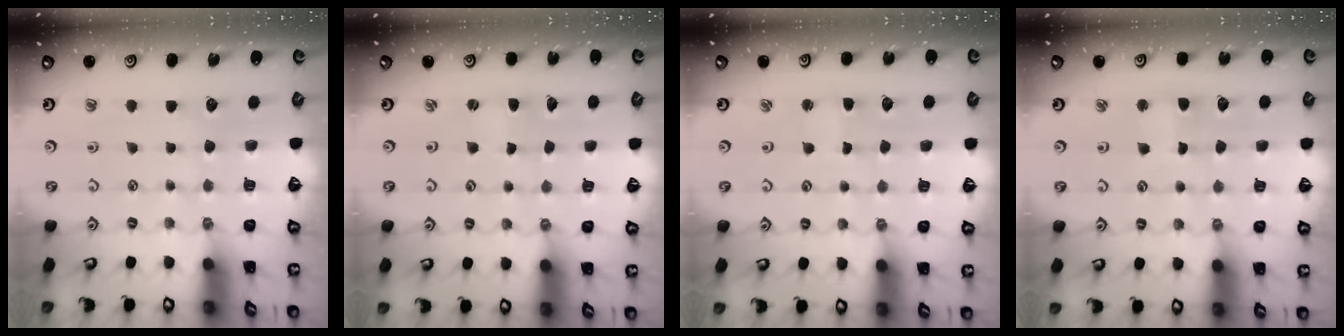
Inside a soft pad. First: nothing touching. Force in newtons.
{"total": 0.5, "press": 0.5, "slide": 0.1}
{"total": 1.5, "press": 1.5, "slide": 0.2}
{"total": 2.5, "press": 2.4, "slide": 0.4}